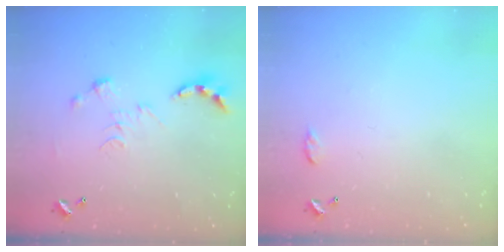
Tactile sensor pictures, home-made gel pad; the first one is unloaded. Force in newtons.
{"total": 4.7, "press": 4.7, "slide": 0.6}